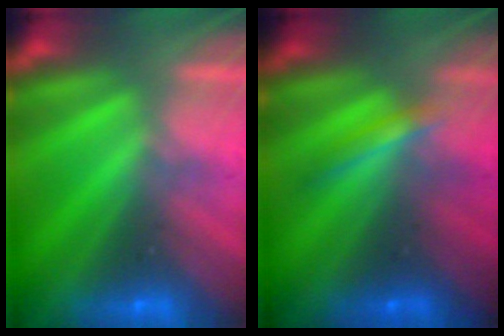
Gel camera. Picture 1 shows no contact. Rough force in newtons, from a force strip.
{"total": 1.7}